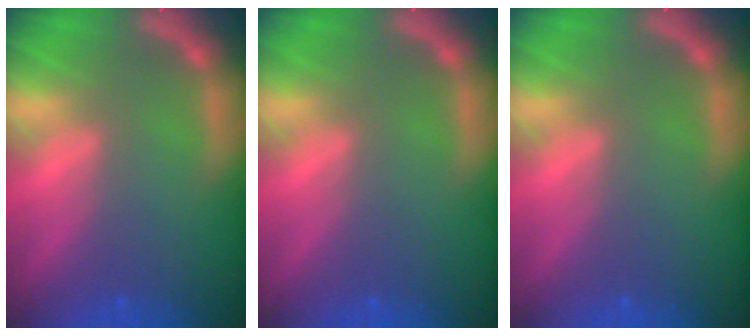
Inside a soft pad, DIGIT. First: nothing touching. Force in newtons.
{"total": 0.0}
{"total": 0.0}